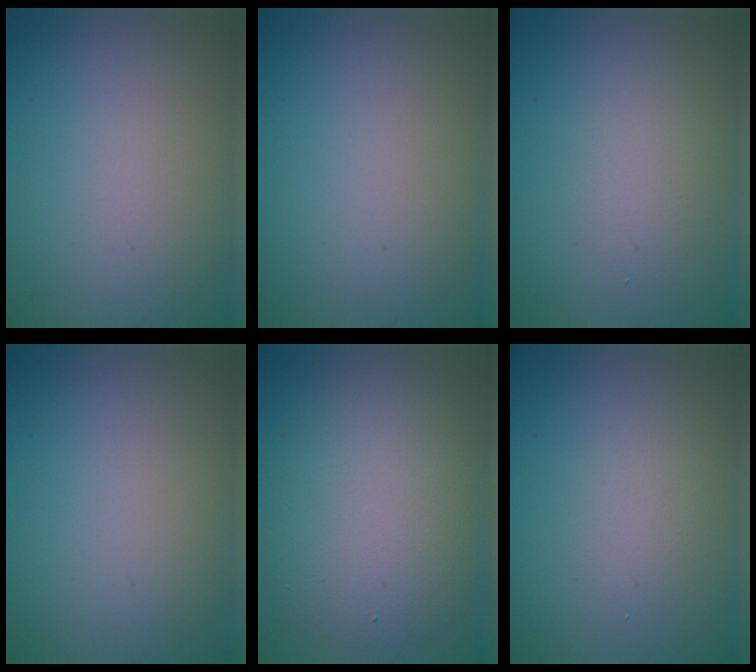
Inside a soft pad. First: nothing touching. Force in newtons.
{"total": 0.0}
{"total": 1.7, "press": 1.7, "slide": 0.1}
{"total": 0.0}
{"total": 7.8, "press": 7.8, "slide": 0.1}
{"total": 1.3, "press": 1.3, "slide": 0.1}